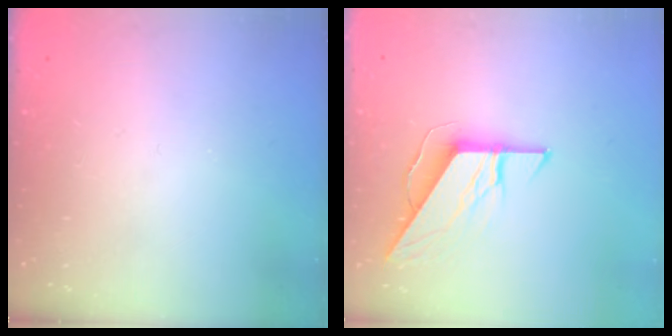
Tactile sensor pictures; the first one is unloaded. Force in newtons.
{"total": 8.3, "press": 8.3, "slide": 0.7}